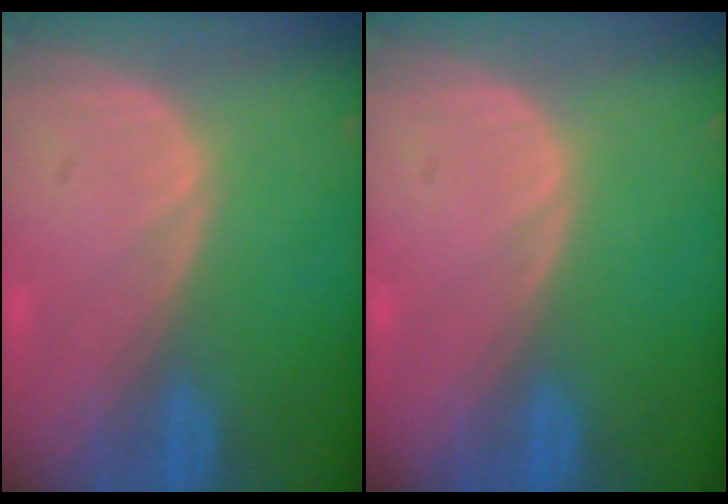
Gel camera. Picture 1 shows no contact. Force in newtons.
{"total": 0.0}